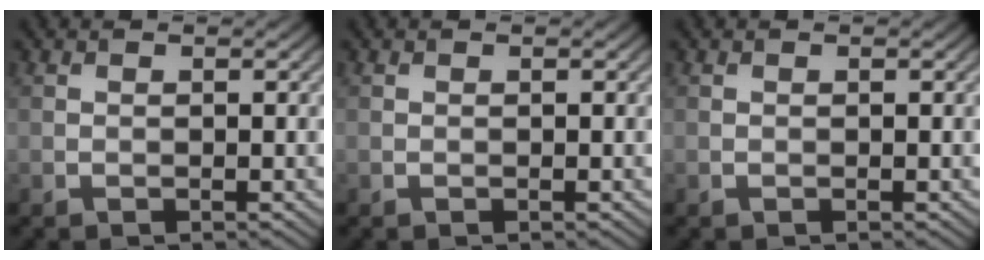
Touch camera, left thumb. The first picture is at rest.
{"total": 0.0}
{"total": 0.0}